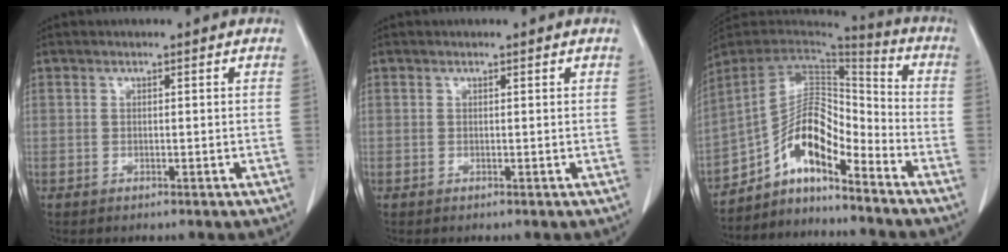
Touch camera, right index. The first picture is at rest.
{"total": 0.0}
{"total": 11.7, "force": [-8.3, 3.1, 7.6], "torque": [-0.126, 0.032, -0.147]}